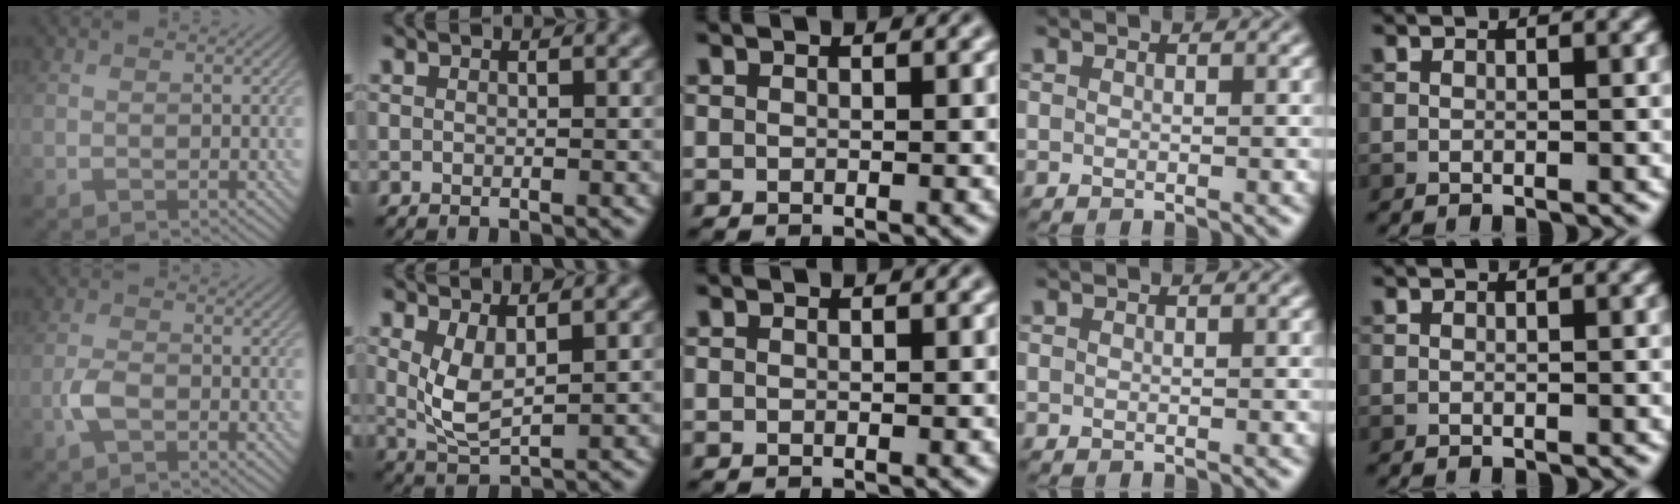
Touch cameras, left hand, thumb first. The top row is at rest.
{"thumb": {"total": 3.0, "force": [-1.4, 1.5, 2.2], "torque": [-0.052, 0.000, -0.036]}, "index": {"total": 3.3, "force": [1.3, 1.3, 2.8], "torque": [-0.066, -0.010, 0.030]}}